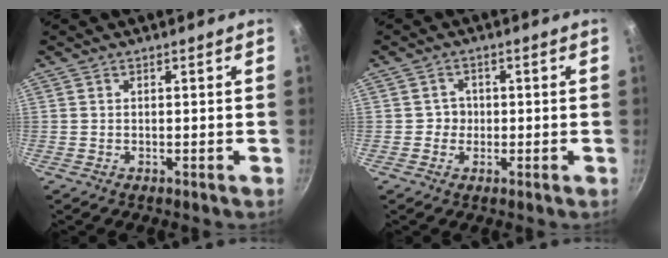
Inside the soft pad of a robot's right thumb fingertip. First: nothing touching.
{"total": 2.3, "force": [-0.3, 2.2, 0.5], "torque": [0.014, 0.004, -0.009]}